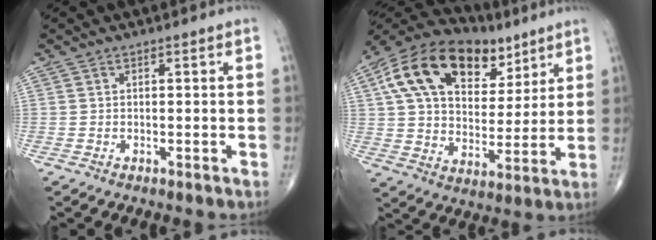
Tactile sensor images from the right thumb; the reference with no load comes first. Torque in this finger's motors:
{"motor_torque": [0.41, 0.91, 1.48, 0.74, 0.51]}